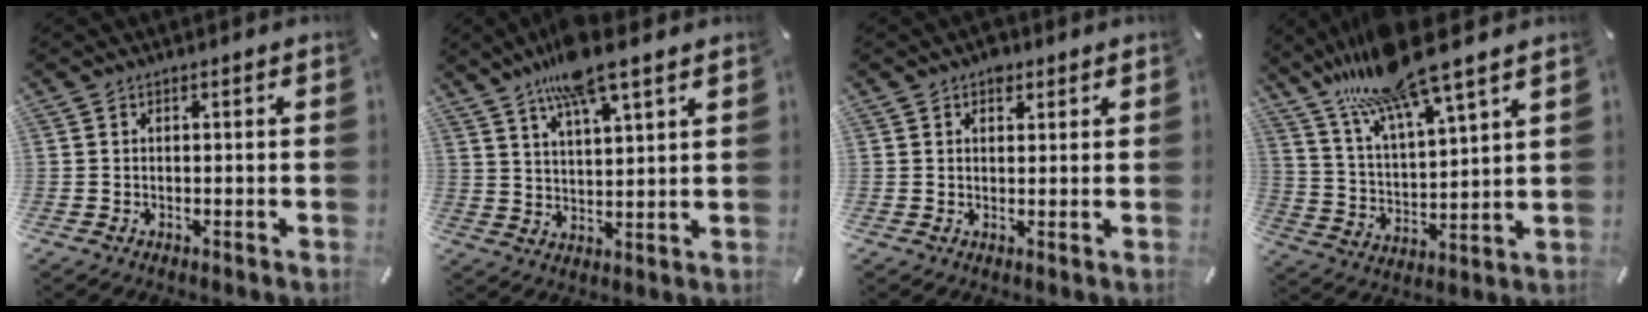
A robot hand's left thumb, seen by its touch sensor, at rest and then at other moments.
{"total": 10.4, "force": [8.0, 2.3, 6.2], "torque": [-0.116, -0.032, 0.141]}
{"total": 2.7, "force": [1.6, 1.9, 1.1], "torque": [-0.001, -0.006, 0.024]}
{"total": 15.9, "force": [13.7, 2.3, 7.8], "torque": [-0.168, -0.084, 0.240]}